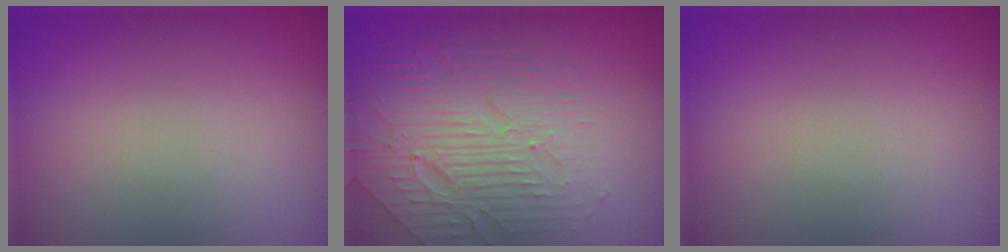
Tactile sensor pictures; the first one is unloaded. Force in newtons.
{"total": 7.0, "press": 5.1, "slide": 4.8}
{"total": 0.0}